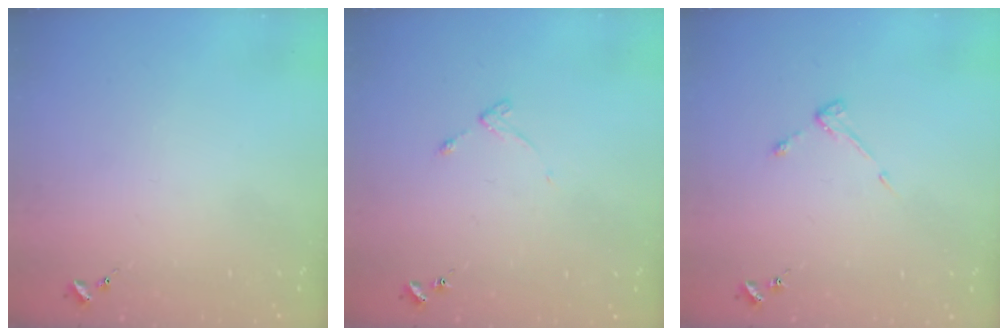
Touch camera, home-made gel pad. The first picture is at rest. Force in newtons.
{"total": 4.7, "press": 4.6, "slide": 0.6}
{"total": 3.2, "press": 3.1, "slide": 0.5}